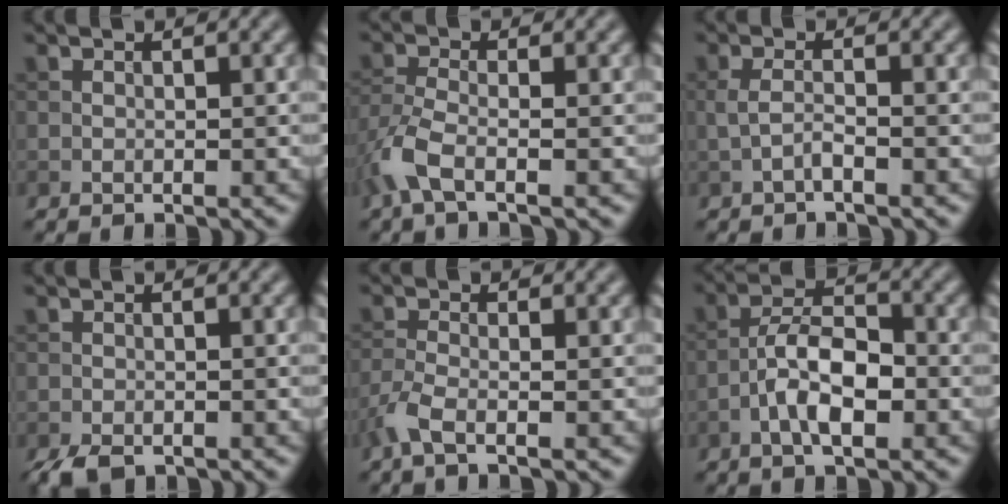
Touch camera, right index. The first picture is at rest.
{"total": 4.1, "force": [-2.2, 1.4, 3.2], "torque": [-0.085, -0.006, -0.059]}
{"total": 1.5, "force": [-0.6, 0.3, 1.4], "torque": [-0.031, 0.005, -0.017]}
{"total": 2.3, "force": [-1.8, 0.9, 1.1], "torque": [-0.023, -0.006, -0.033]}
{"total": 2.7, "force": [-1.6, 0.6, 2.0], "torque": [-0.054, -0.009, -0.044]}
{"total": 5.3, "force": [-1.9, 2.1, 4.5], "torque": [-0.077, 0.013, -0.041]}